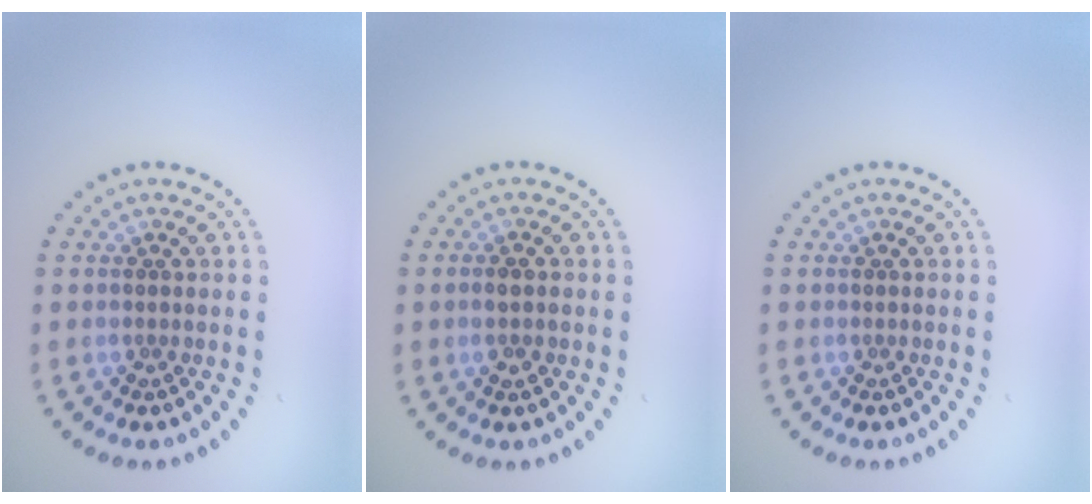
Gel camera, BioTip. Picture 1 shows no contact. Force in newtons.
{"total": 1.4, "press": 1.4, "slide": 0.5}
{"total": 0.0}